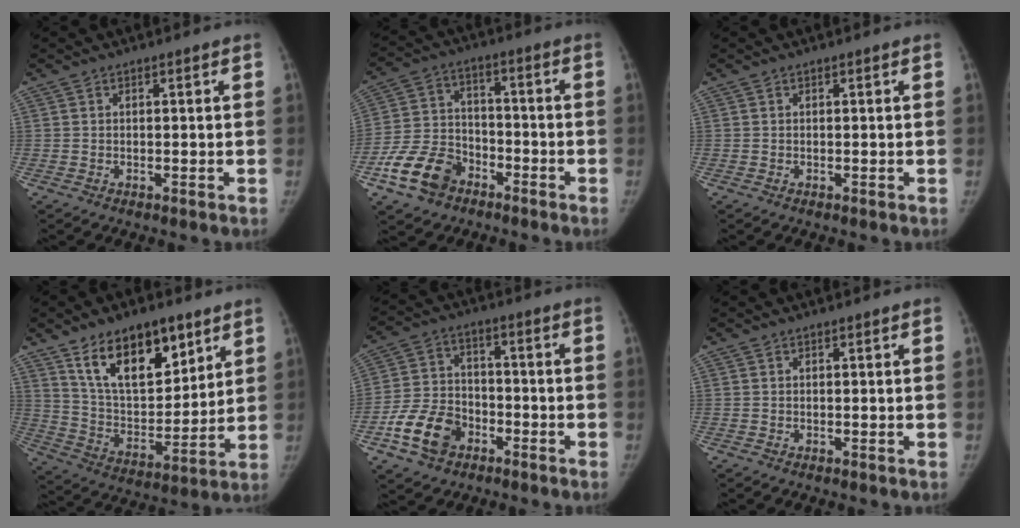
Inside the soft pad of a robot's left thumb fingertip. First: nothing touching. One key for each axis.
{"total": 11.7, "fx": -6.8, "fy": 8.0, "fz": 5.1, "tx": -0.086, "ty": 0.039, "tz": -0.127}
{"total": 0.0}
{"total": 18.5, "fx": 10.8, "fy": 9.5, "fz": 11.6, "tx": -0.137, "ty": -0.056, "tz": 0.197}
{"total": 11.1, "fx": -5.5, "fy": 8.0, "fz": 5.6, "tx": -0.090, "ty": 0.027, "tz": -0.100}
{"total": 0.0}